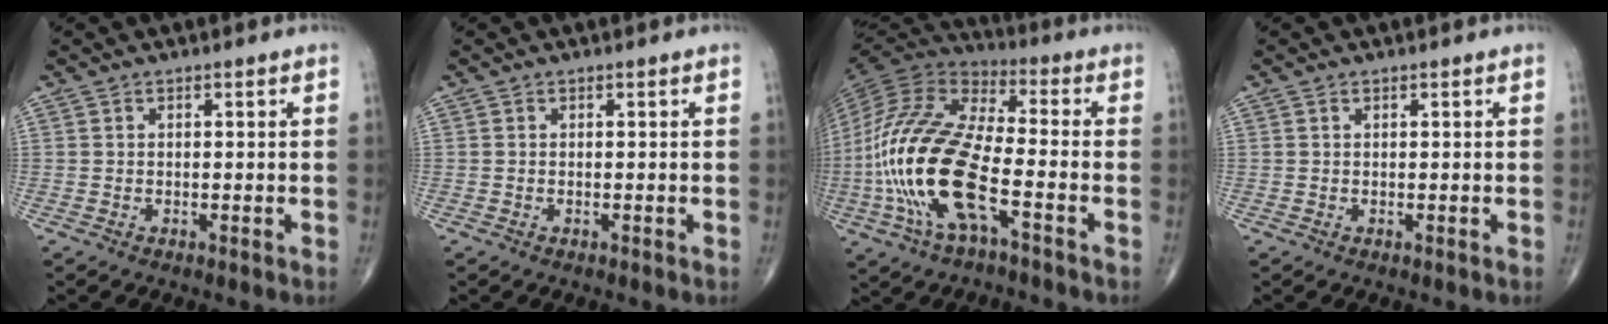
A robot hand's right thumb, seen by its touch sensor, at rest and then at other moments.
{"total": 0.0}
{"total": 22.3, "force": [-6.3, 8.4, 19.7], "torque": [-0.438, 0.022, -0.115]}
{"total": 0.0}